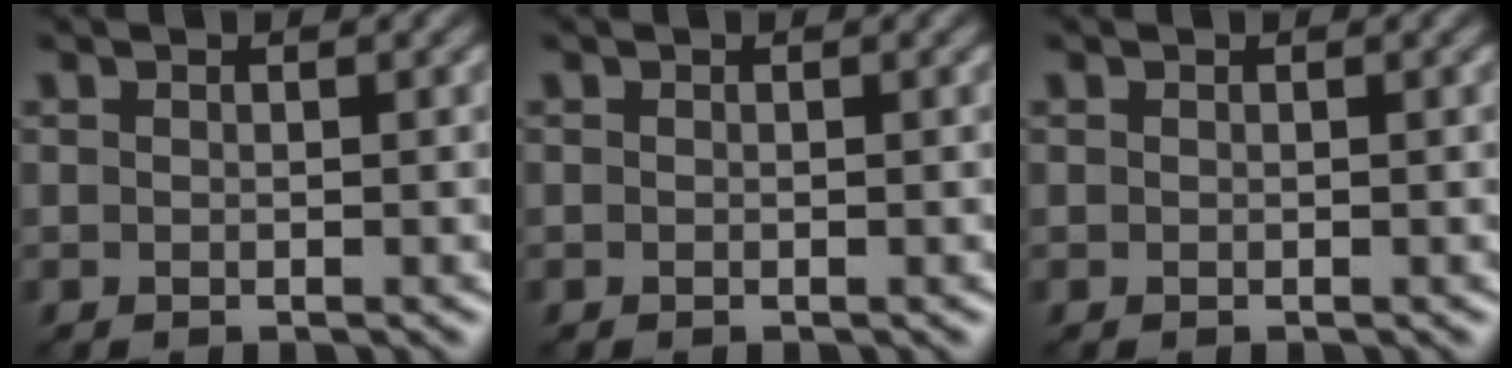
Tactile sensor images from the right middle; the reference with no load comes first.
{"total": 0.0}
{"total": 0.0}